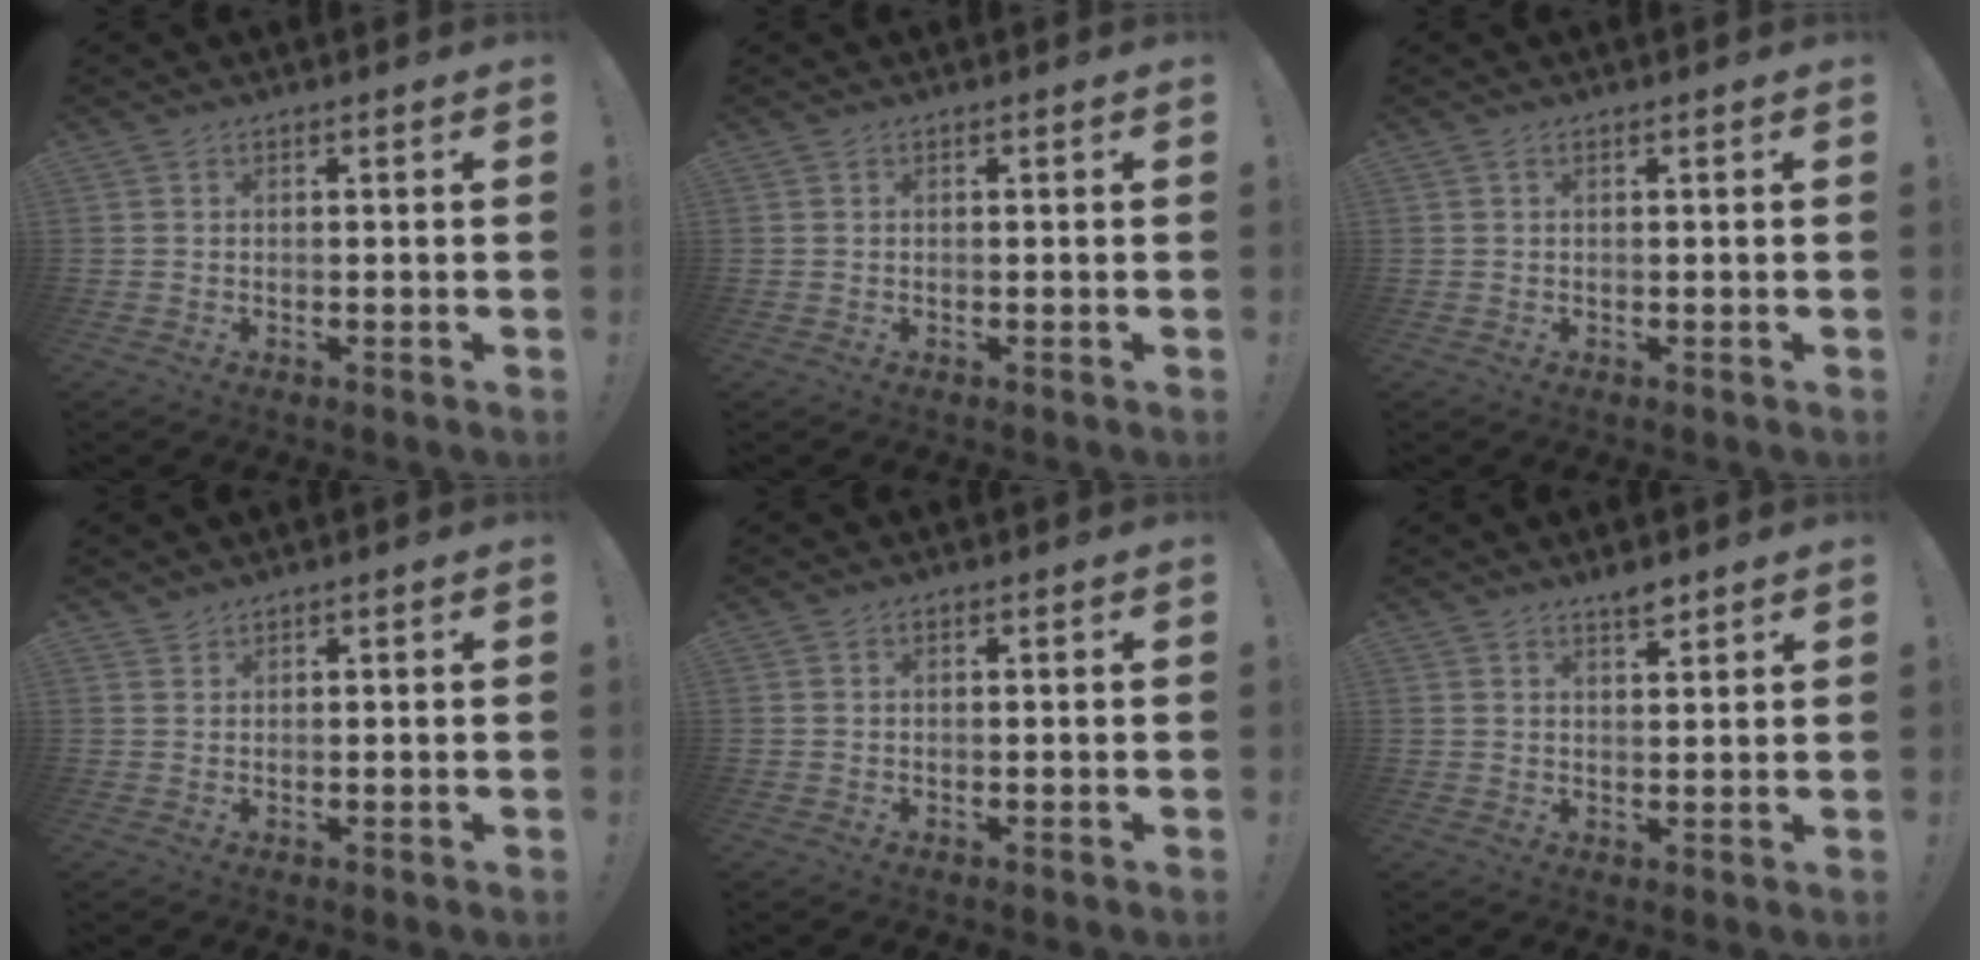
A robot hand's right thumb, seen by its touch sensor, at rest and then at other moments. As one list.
[{"total": 0.0}, {"total": 0.7, "force": [0.2, 0.0, 0.7], "torque": [-0.017, 0.000, 0.003]}, {"total": 1.2, "force": [1.1, 0.4, 0.0], "torque": [0.001, -0.005, 0.023]}, {"total": 0.0}, {"total": 3.4, "force": [2.8, 1.1, 1.6], "torque": [-0.015, -0.020, 0.047]}]